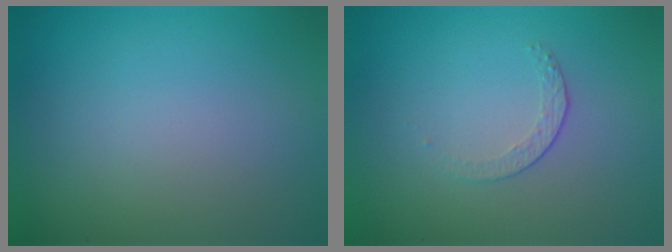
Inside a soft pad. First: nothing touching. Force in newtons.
{"total": 1.4, "press": 0.7, "slide": 1.2}